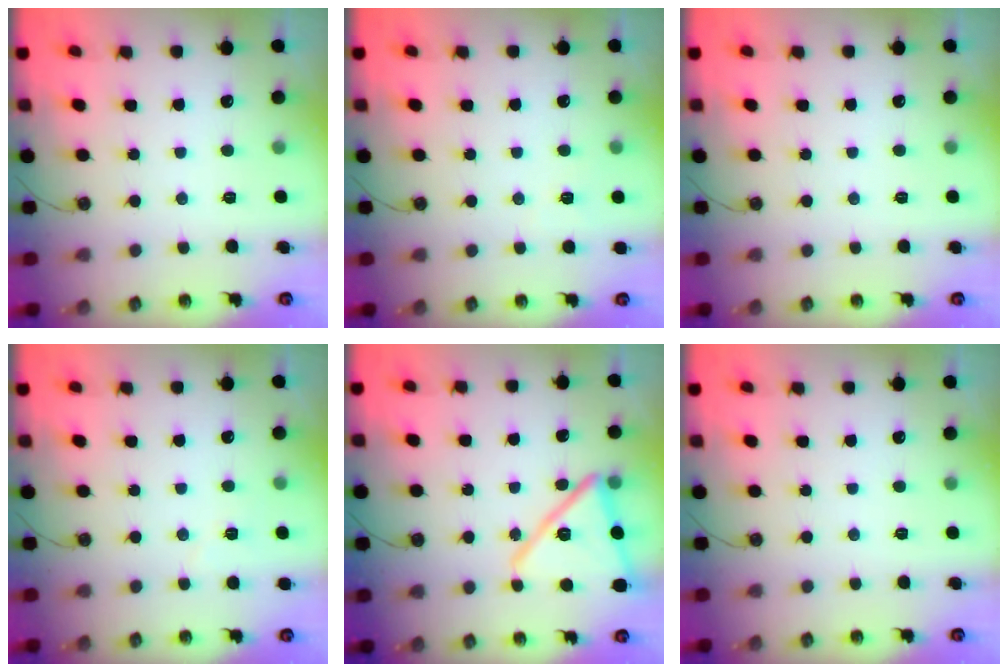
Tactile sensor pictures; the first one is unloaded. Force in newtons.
{"total": 2.8, "press": 2.8, "slide": 0.3}
{"total": 0.0}
{"total": 5.0, "press": 4.9, "slide": 1.2}
{"total": 16.9, "press": 16.9, "slide": 1.1}
{"total": 0.0}